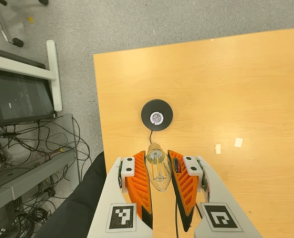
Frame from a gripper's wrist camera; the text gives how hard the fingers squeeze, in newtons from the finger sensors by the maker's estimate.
{"total": 19.2, "left": 21.5, "right": 16.8}